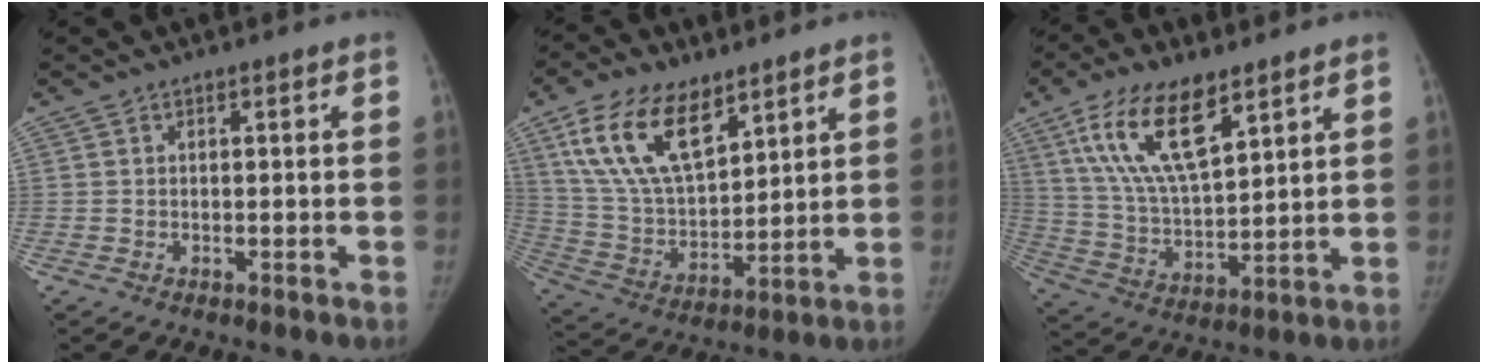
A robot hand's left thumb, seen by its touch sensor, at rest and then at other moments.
{"total": 17.8, "force": [10.0, 9.0, 11.7], "torque": [-0.189, -0.038, 0.196]}
{"total": 16.5, "force": [9.0, 6.5, 12.2], "torque": [-0.210, -0.033, 0.176]}